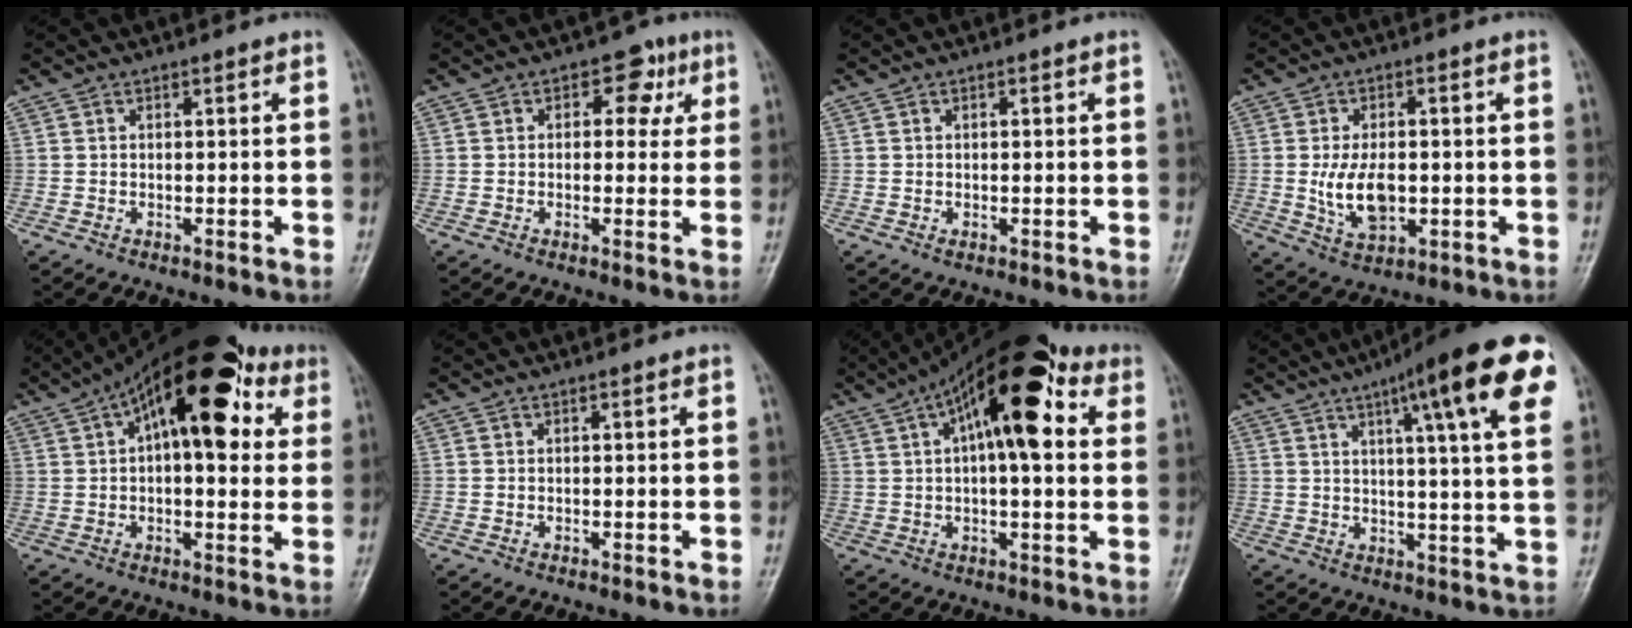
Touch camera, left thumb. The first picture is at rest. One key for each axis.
{"total": 5.1, "fx": 1.7, "fy": 3.8, "fz": 3.0, "tx": 0.006, "ty": 0.001, "tz": 0.011}
{"total": 0.6, "fx": -0.1, "fy": 0.4, "fz": 0.5, "tx": -0.007, "ty": 0.004, "tz": 0.001}
{"total": 8.2, "fx": -0.8, "fy": 4.7, "fz": 6.6, "tx": -0.113, "ty": -0.003, "tz": -0.006}
{"total": 20.2, "fx": 6.7, "fy": 9.6, "fz": 16.5, "tx": -0.227, "ty": 0.028, "tz": 0.091}
{"total": 0.0}
{"total": 18.6, "fx": 5.8, "fy": 7.6, "fz": 16.0, "tx": -0.234, "ty": 0.030, "tz": 0.077}
{"total": 19.4, "fx": 8.9, "fy": 3.1, "fz": 17.0, "tx": -0.227, "ty": -0.008, "tz": 0.113}